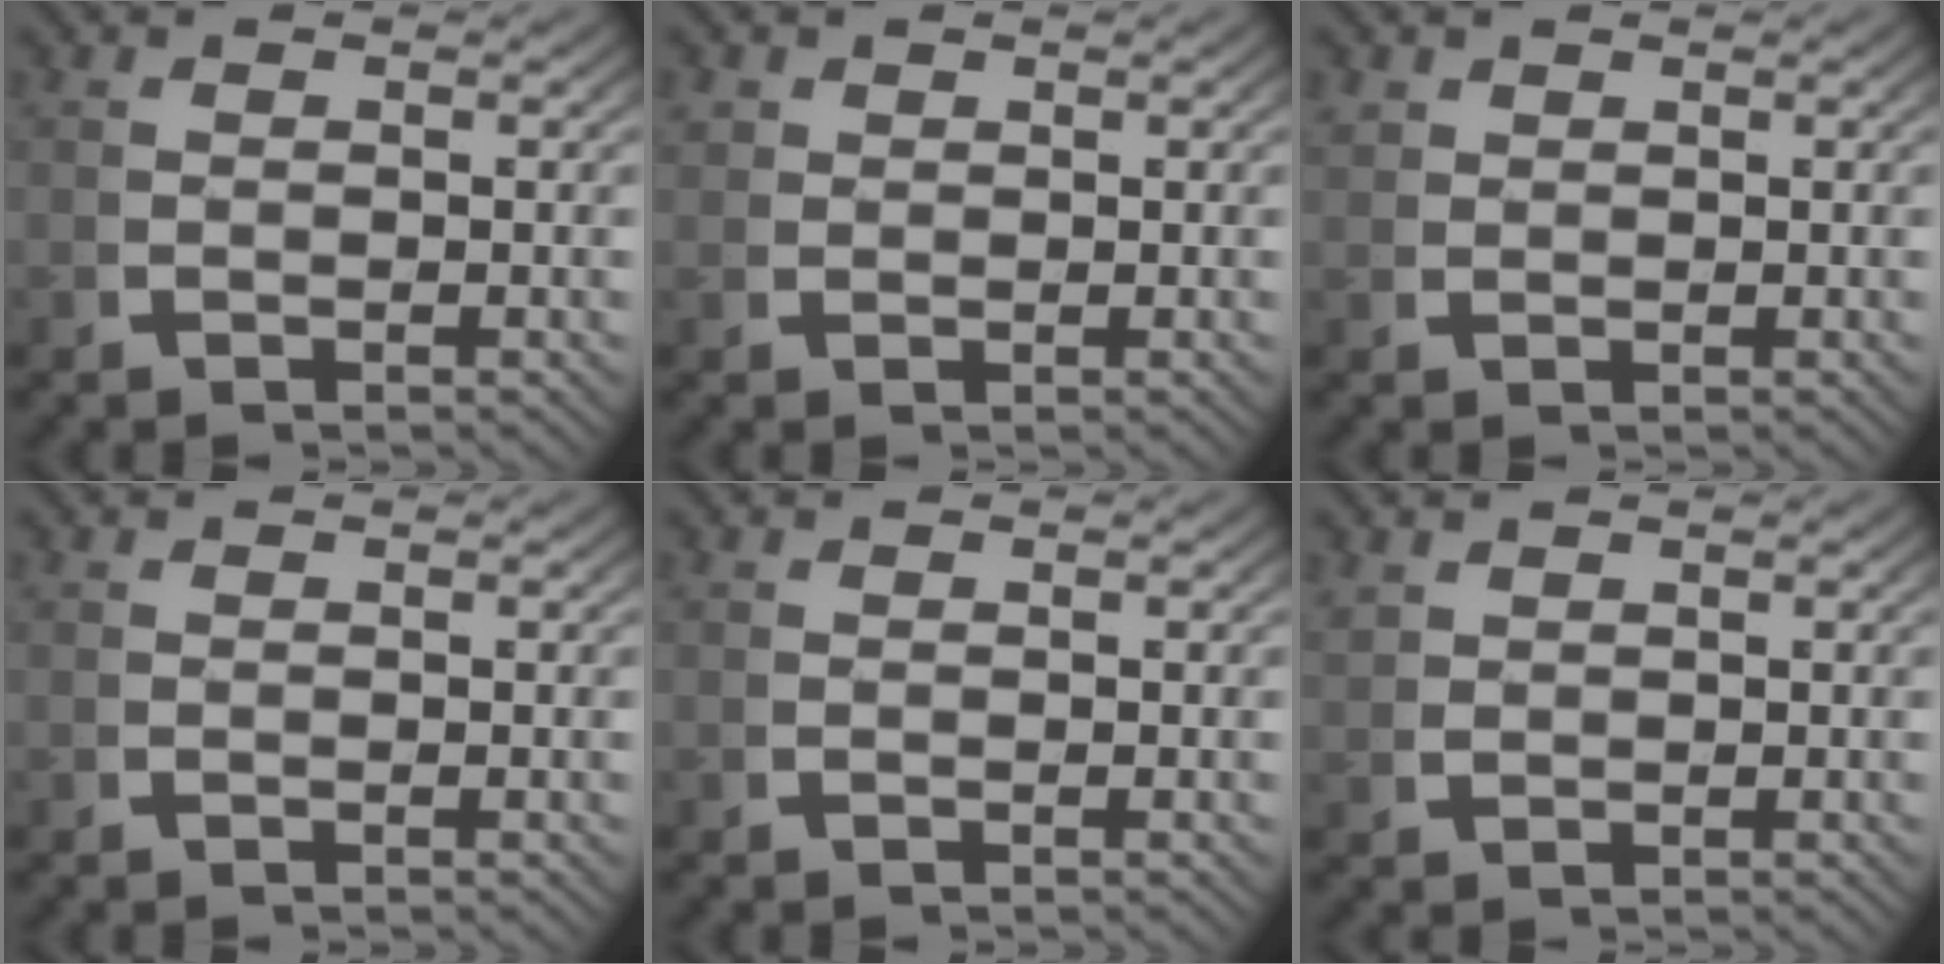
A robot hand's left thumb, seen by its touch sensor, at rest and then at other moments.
{"total": 1.7, "force": [0.7, 1.4, 0.6], "torque": [-0.016, -0.005, 0.018]}
{"total": 1.3, "force": [1.0, 0.8, 0.4], "torque": [-0.007, -0.001, 0.024]}
{"total": 0.0}
{"total": 0.0}
{"total": 1.4, "force": [1.1, 0.7, 0.4], "torque": [-0.009, 0.003, 0.027]}